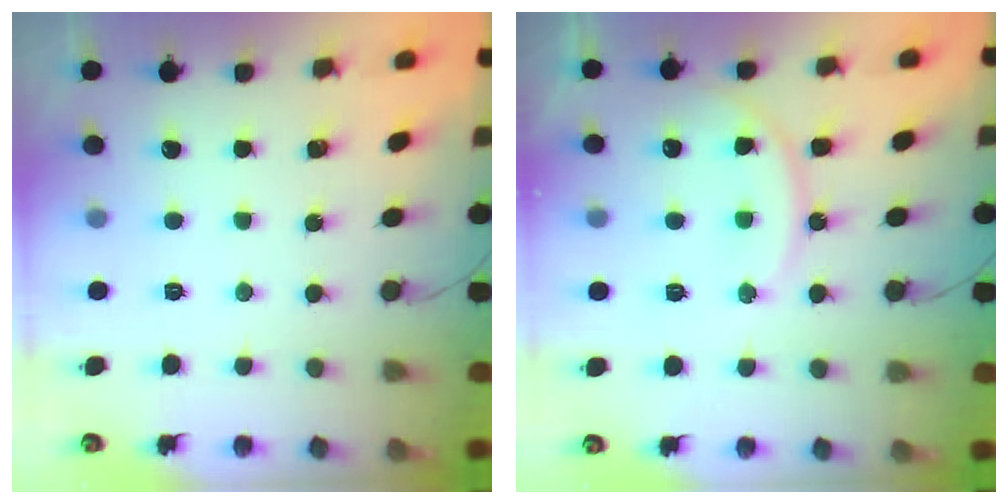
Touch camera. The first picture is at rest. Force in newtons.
{"total": 13.8, "press": 13.8, "slide": 1.3}